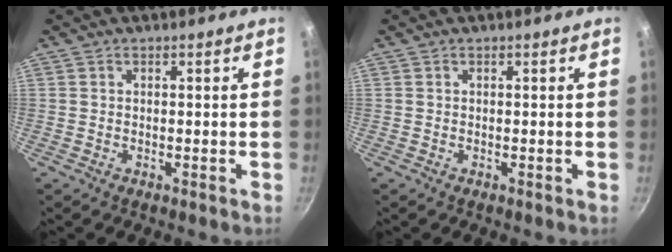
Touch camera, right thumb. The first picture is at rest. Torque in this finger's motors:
{"motor_torque": [-0.01, -0.01, 0.06, -0.03, 0.00]}